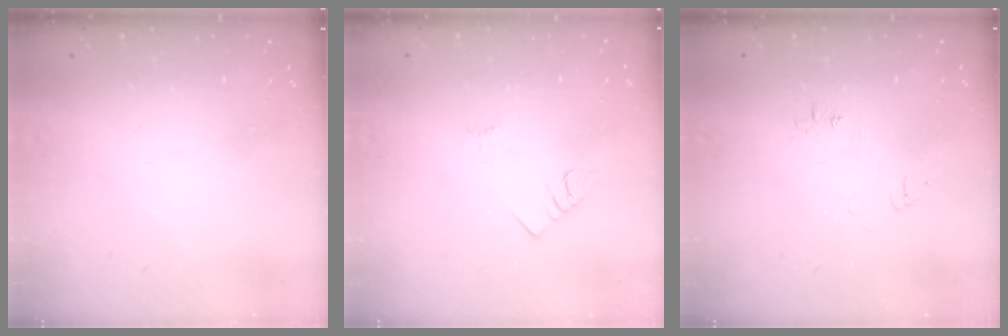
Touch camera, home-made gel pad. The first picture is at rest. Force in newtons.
{"total": 2.0, "press": 2.0, "slide": 0.4}
{"total": 5.1, "press": 5.0, "slide": 0.6}